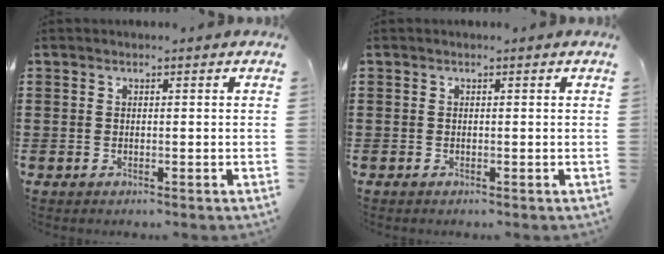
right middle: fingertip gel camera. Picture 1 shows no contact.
{"total": 0.0}